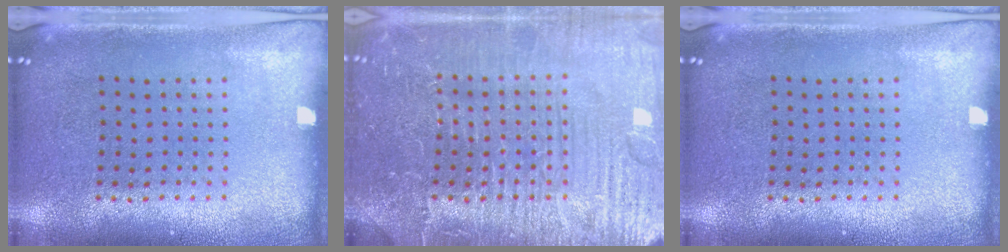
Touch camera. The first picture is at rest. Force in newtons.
{"total": 7.7, "press": 7.7, "slide": 1.0}
{"total": 0.0}